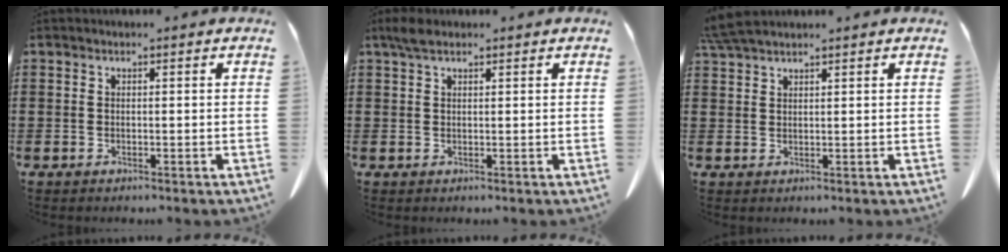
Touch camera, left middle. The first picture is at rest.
{"total": 2.3, "force": [1.5, 0.8, 1.6], "torque": [-0.035, 0.003, 0.029]}
{"total": 3.8, "force": [3.4, 0.4, 1.8], "torque": [-0.045, -0.003, 0.066]}